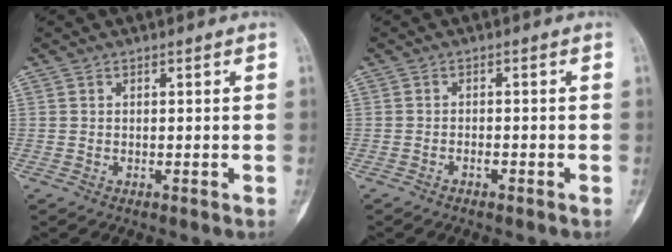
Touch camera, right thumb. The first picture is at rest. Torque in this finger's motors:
{"motor_torque": [-0.52, -0.22, 0.07, 0.11, -0.05]}